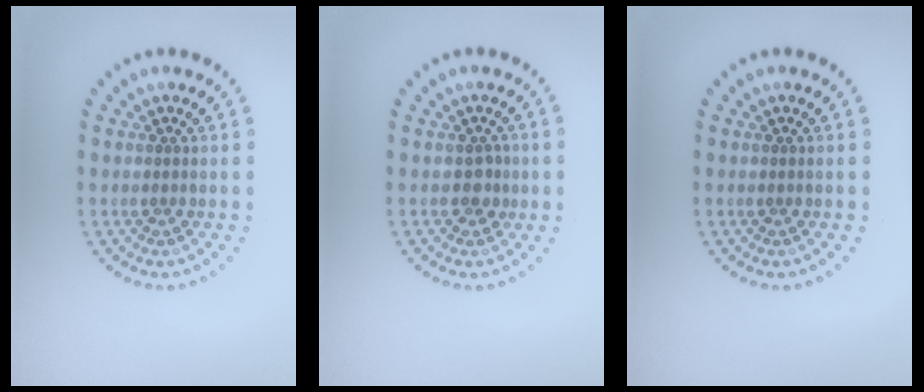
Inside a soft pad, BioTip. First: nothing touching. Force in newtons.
{"total": 1.3, "press": 1.1, "slide": 0.6}
{"total": 0.0}